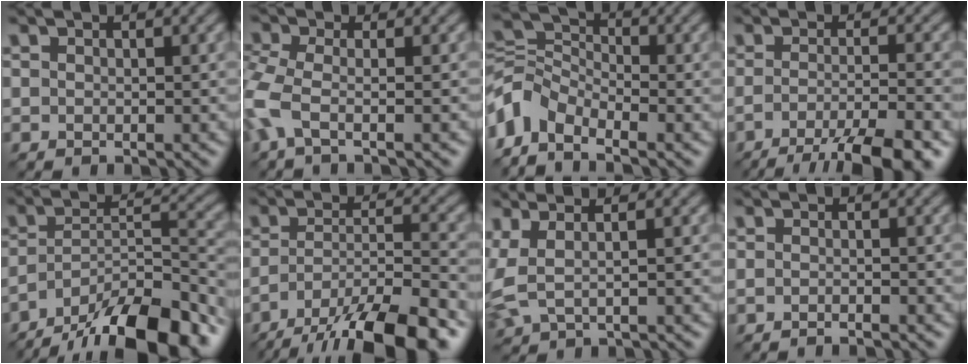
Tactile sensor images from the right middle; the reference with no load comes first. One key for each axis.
{"total": 4.0, "fx": -1.7, "fy": 1.2, "fz": 3.4, "tx": -0.093, "ty": -0.004, "tz": -0.042}
{"total": 5.8, "fx": -3.9, "fy": 2.9, "fz": 3.2, "tx": -0.066, "ty": 0.010, "tz": -0.098}
{"total": 7.8, "fx": -5.4, "fy": 0.9, "fz": 5.6, "tx": -0.085, "ty": -0.010, "tz": -0.090}
{"total": 12.5, "fx": -10.0, "fy": 2.9, "fz": 6.9, "tx": -0.114, "ty": 0.008, "tz": -0.171}
{"total": 11.7, "fx": -8.9, "fy": 2.4, "fz": 7.2, "tx": -0.129, "ty": -0.011, "tz": -0.144}
{"total": 3.5, "fx": 0.2, "fy": 1.4, "fz": 3.2, "tx": -0.085, "ty": 0.002, "tz": 0.018}
{"total": 1.2, "fx": -1.0, "fy": -0.6, "fz": 0.0, "tx": 0.001, "ty": -0.003, "tz": -0.017}